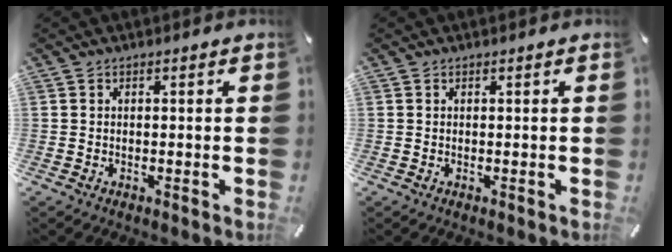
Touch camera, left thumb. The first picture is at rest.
{"total": 0.0}